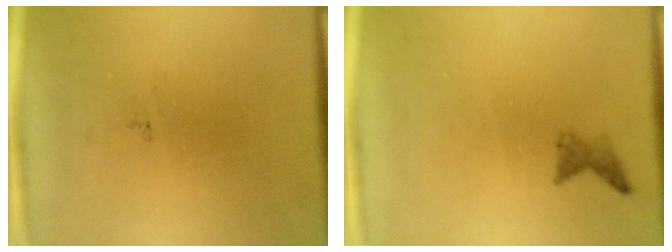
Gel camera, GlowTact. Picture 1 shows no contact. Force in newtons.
{"total": 1.1}